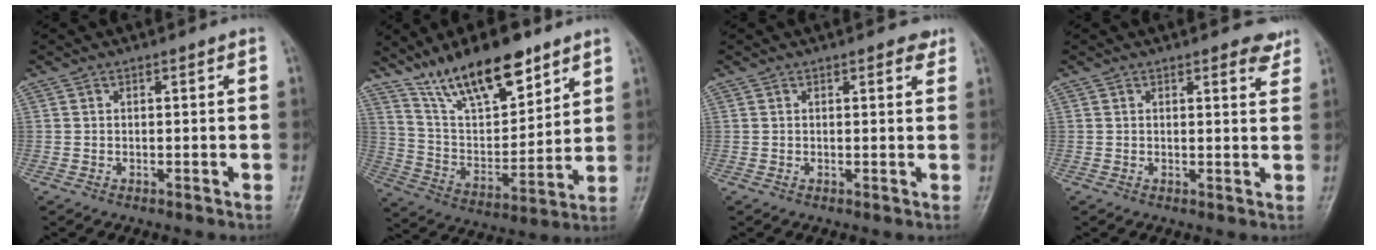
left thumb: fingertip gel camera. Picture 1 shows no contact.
{"total": 17.8, "force": [12.5, 6.6, 10.9], "torque": [-0.147, -0.062, 0.230]}
{"total": 1.9, "force": [1.3, 0.9, 1.1], "torque": [-0.003, -0.005, 0.013]}
{"total": 3.5, "force": [2.5, 1.3, 2.0], "torque": [-0.006, -0.013, 0.027]}